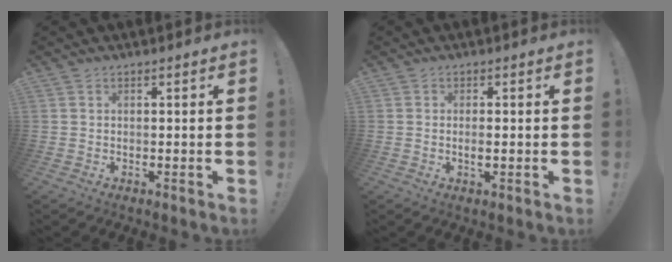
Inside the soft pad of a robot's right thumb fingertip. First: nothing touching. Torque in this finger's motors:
{"motor_torque": [-0.09, -0.12, -0.12, 0.18, 0.07]}